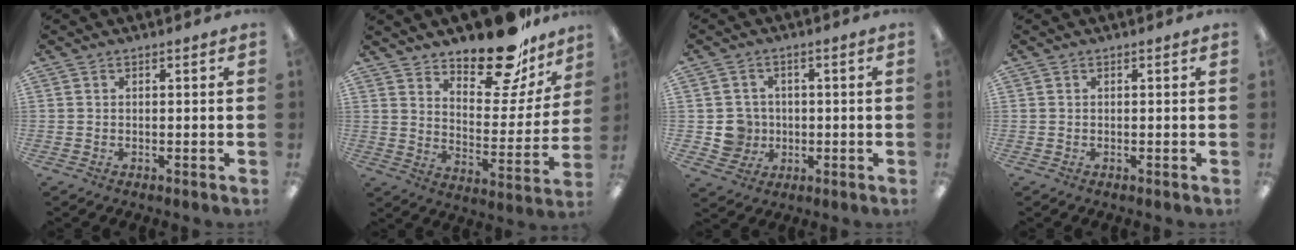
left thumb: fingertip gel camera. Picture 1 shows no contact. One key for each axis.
{"total": 19.3, "fx": 15.7, "fy": 7.1, "fz": 8.7, "tx": -0.128, "ty": -0.111, "tz": 0.270}
{"total": 5.9, "fx": -0.3, "fy": 5.8, "fz": 0.7, "tx": -0.011, "ty": 0.008, "tz": 0.002}
{"total": 0.0}